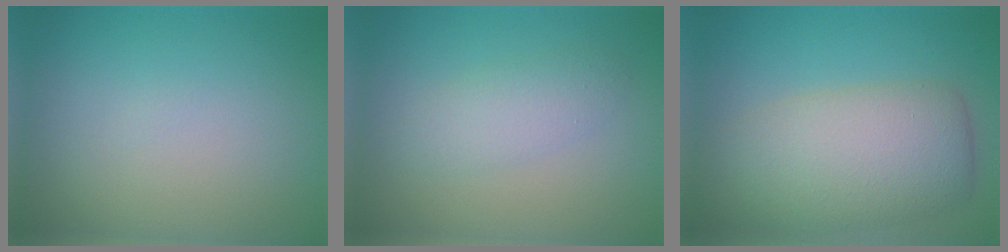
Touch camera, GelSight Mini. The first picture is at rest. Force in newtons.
{"total": 2.4, "press": 2.4, "slide": 0.2}
{"total": 8.2, "press": 8.2, "slide": 0.3}